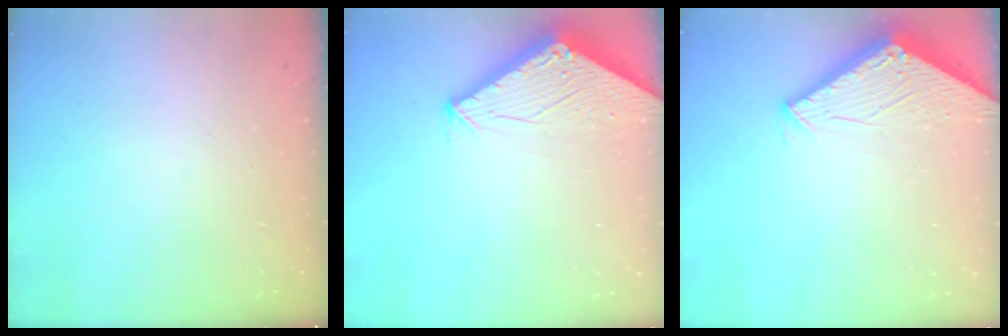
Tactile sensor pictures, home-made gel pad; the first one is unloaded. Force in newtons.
{"total": 2.9, "press": 2.9, "slide": 0.1}
{"total": 2.9, "press": 2.9, "slide": 0.2}